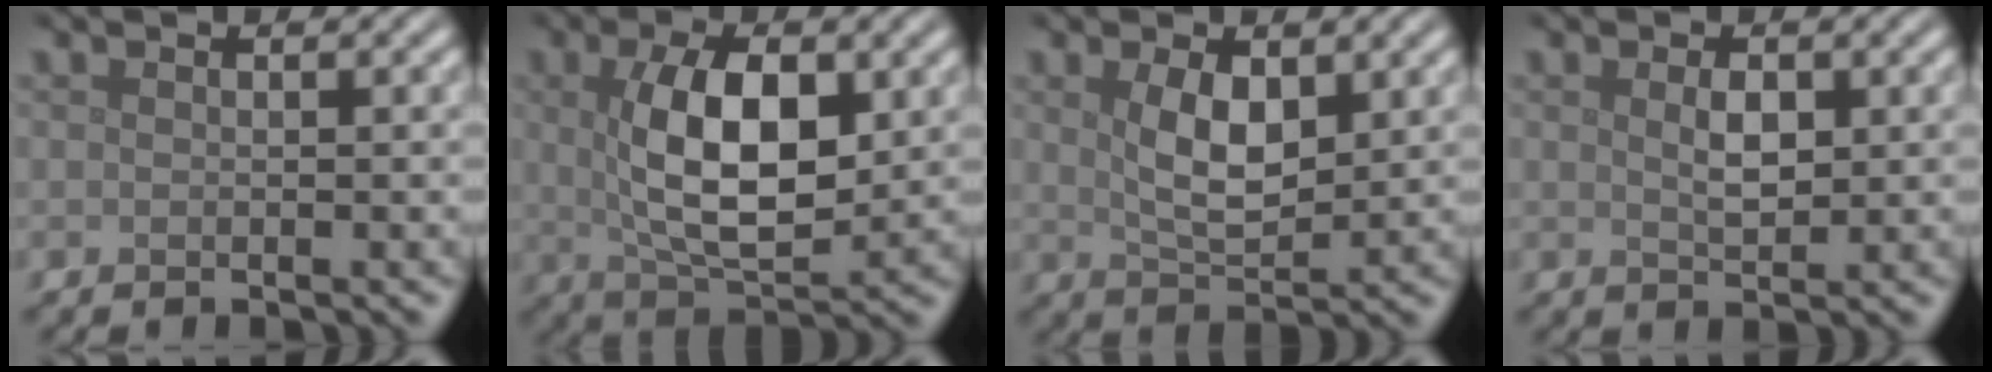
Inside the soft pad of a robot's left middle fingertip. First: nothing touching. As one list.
[{"total": 8.1, "force": [1.2, 3.6, 7.2], "torque": [-0.134, -0.004, 0.026]}, {"total": 3.9, "force": [1.3, 1.8, 3.2], "torque": [-0.067, -0.004, 0.028]}, {"total": 1.9, "force": [0.5, 0.9, 1.6], "torque": [-0.034, -0.001, 0.014]}]